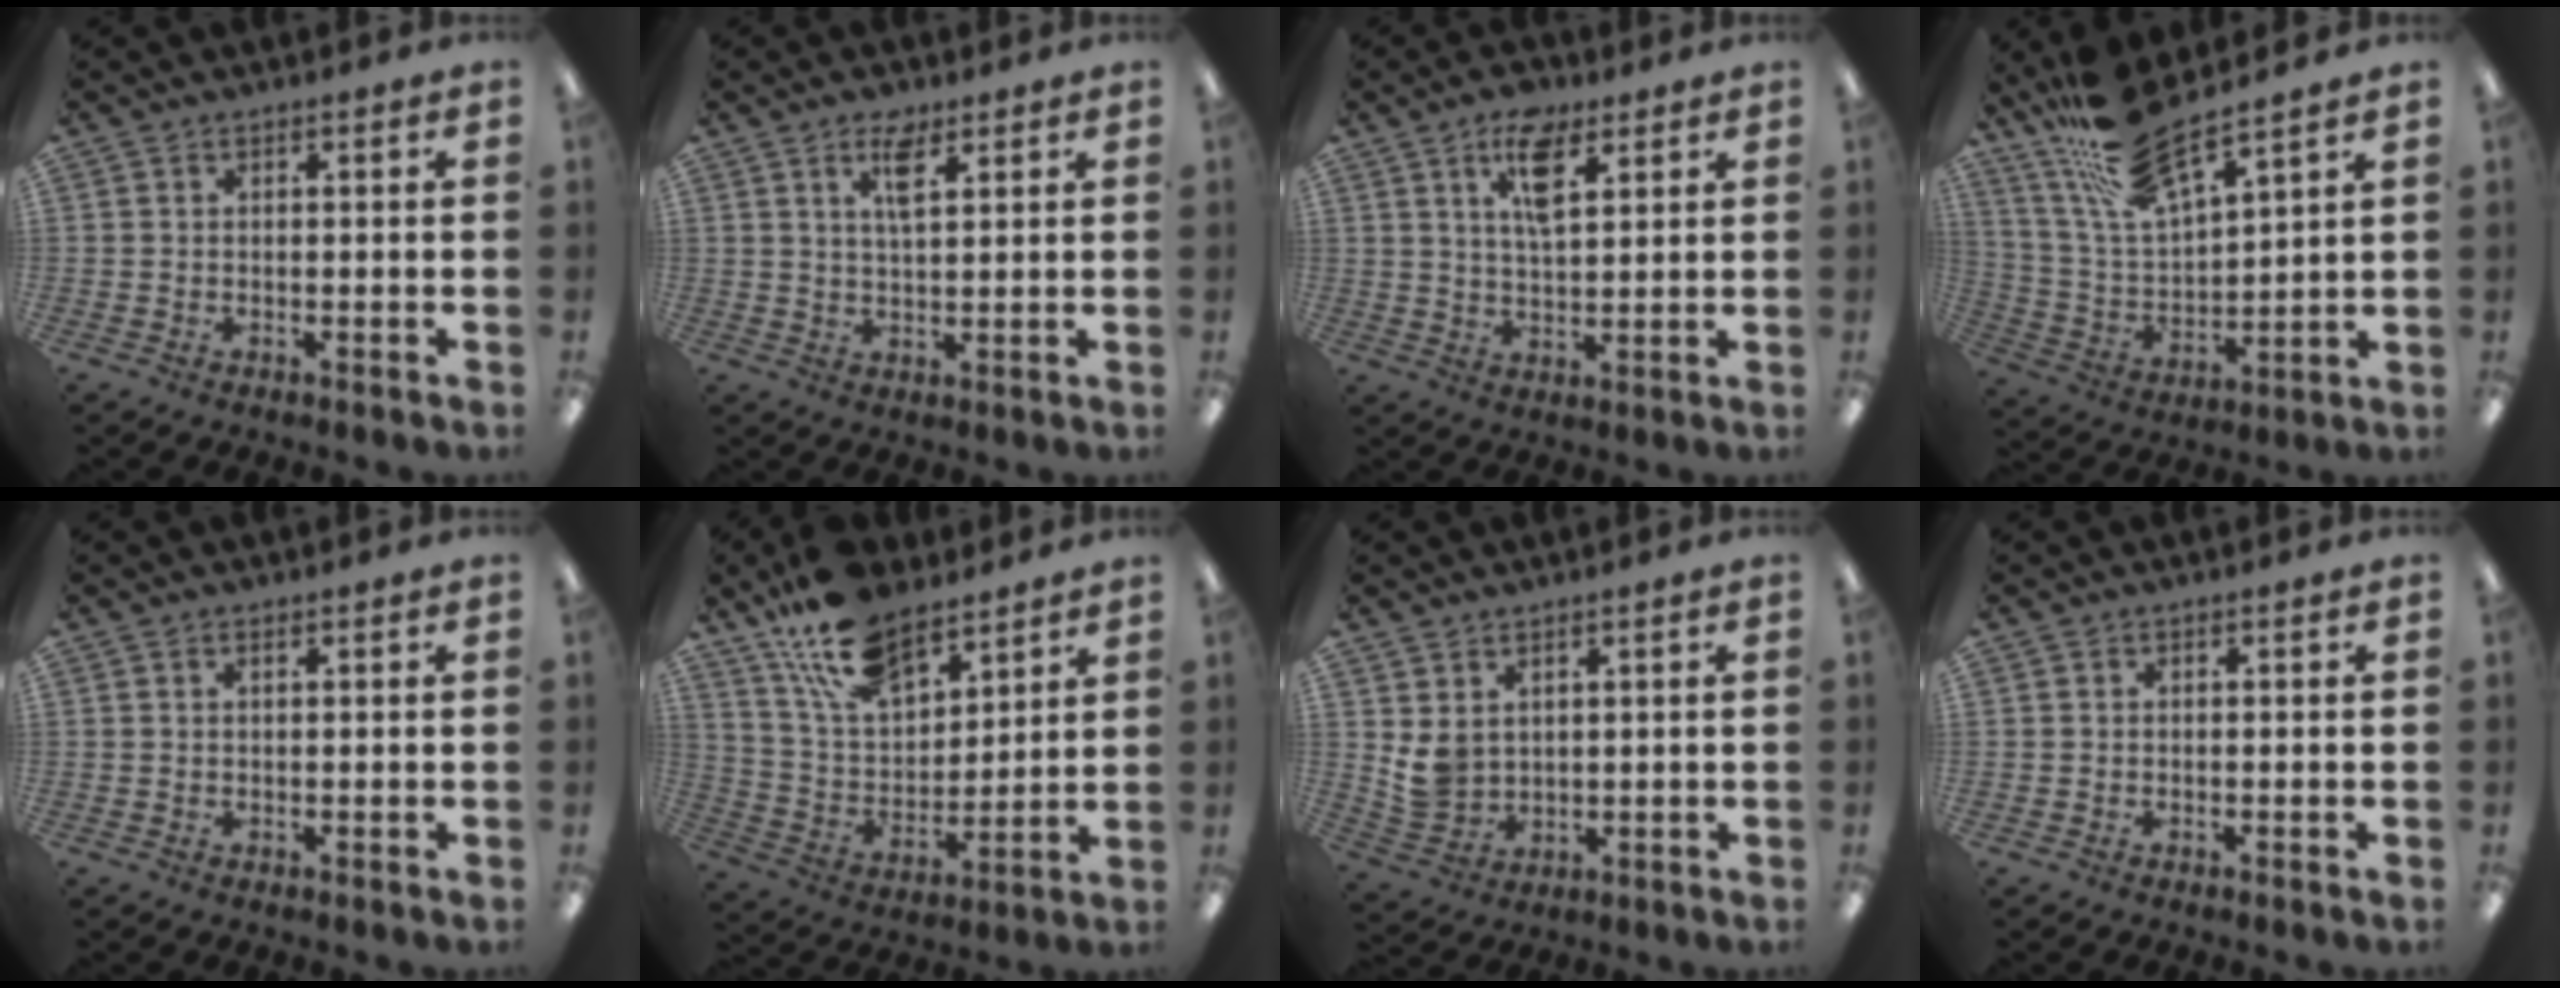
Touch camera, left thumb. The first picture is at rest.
{"total": 5.5, "force": [3.3, 2.0, 3.9], "torque": [-0.071, -0.003, 0.054]}
{"total": 9.1, "force": [5.2, 4.1, 6.3], "torque": [-0.103, -0.013, 0.088]}
{"total": 15.8, "force": [13.1, 3.4, 8.2], "torque": [-0.182, -0.067, 0.231]}
{"total": 0.6, "force": [0.5, 0.2, 0.4], "torque": [-0.008, 0.002, 0.009]}
{"total": 16.6, "force": [12.4, 7.6, 8.0], "torque": [-0.161, -0.060, 0.229]}
{"total": 5.0, "force": [2.6, 3.7, 2.0], "torque": [-0.037, -0.008, 0.054]}
{"total": 0.0}